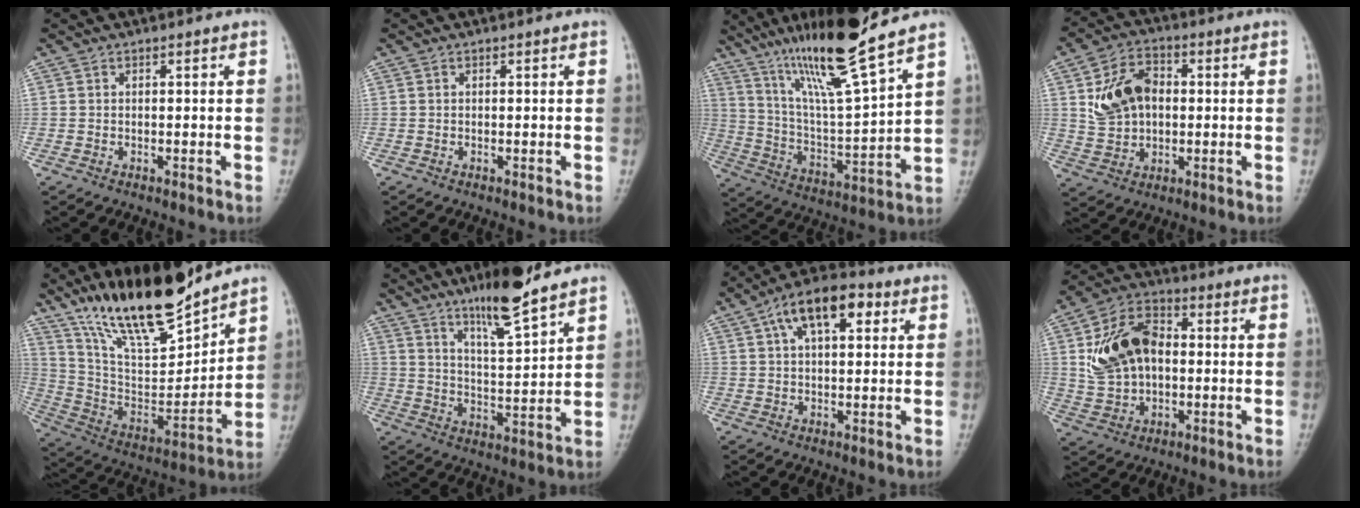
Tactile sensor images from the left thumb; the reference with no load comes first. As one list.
[{"total": 0.0}, {"total": 18.3, "force": [13.3, 0.6, 12.6], "torque": [-0.207, -0.066, 0.243]}, {"total": 11.5, "force": [1.5, 8.1, 8.0], "torque": [-0.124, 0.012, 0.028]}, {"total": 21.0, "force": [16.3, 5.5, 12.1], "torque": [-0.176, -0.084, 0.299]}, {"total": 11.4, "force": [8.4, 1.6, 7.5], "torque": [-0.119, -0.059, 0.148]}, {"total": 11.7, "force": [4.4, 5.8, 9.2], "torque": [-0.136, 0.018, 0.063]}, {"total": 14.4, "force": [1.2, 9.8, 10.5], "torque": [-0.171, 0.019, 0.021]}]